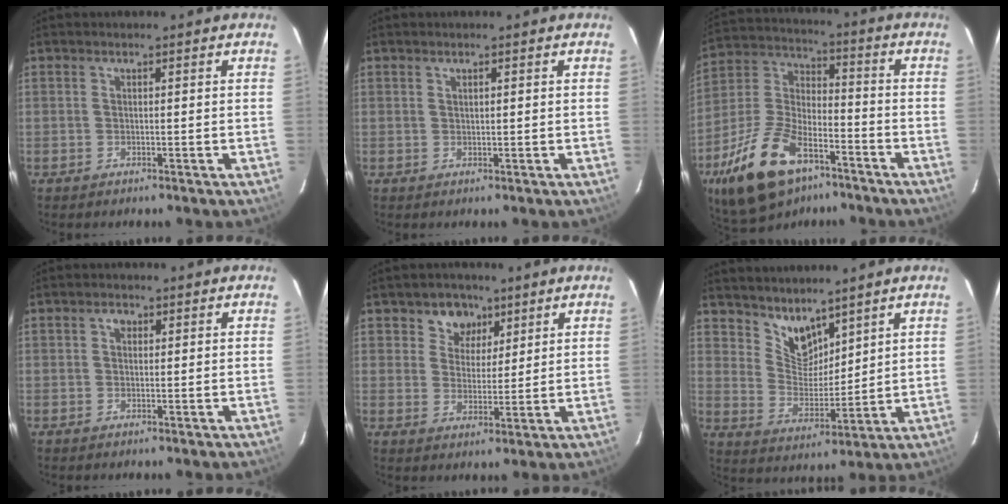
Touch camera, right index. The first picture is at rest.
{"total": 0.7, "force": [0.4, 0.2, 0.5], "torque": [-0.009, 0.003, 0.009]}
{"total": 20.7, "force": [-11.8, 10.6, 13.3], "torque": [-0.278, 0.003, -0.206]}
{"total": 1.4, "force": [0.4, 1.1, 0.6], "torque": [-0.009, 0.007, 0.006]}
{"total": 5.8, "force": [3.4, 4.6, 1.3], "torque": [-0.016, 0.005, 0.058]}
{"total": 7.6, "force": [6.3, 3.4, 2.5], "torque": [-0.036, -0.001, 0.127]}